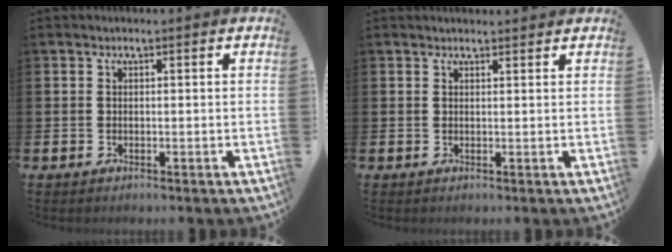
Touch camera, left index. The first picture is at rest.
{"total": 1.1, "force": [1.1, 0.1, 0.1], "torque": [0.010, -0.003, 0.017]}